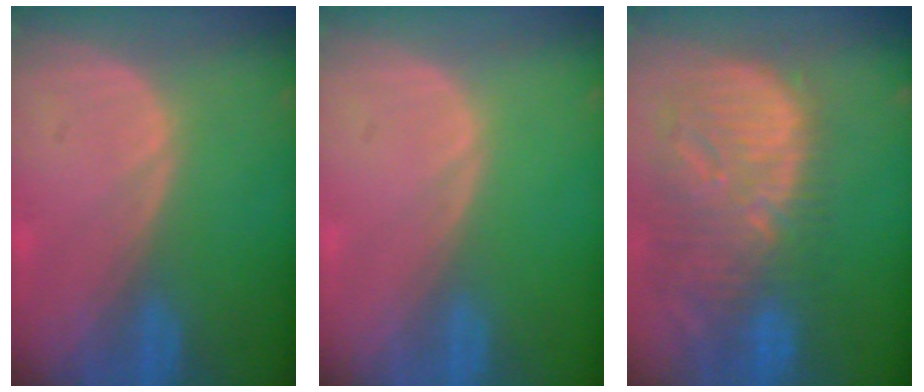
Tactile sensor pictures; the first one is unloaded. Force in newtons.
{"total": 0.0}
{"total": 13.3, "press": 11.6, "slide": 6.5}